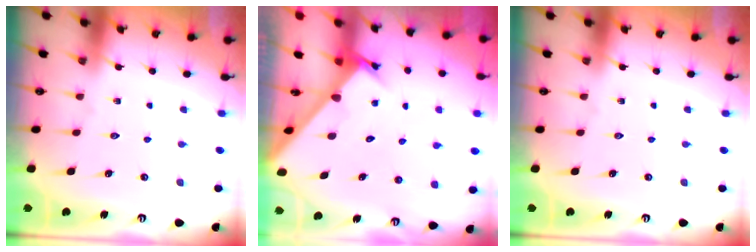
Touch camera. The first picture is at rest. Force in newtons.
{"total": 2.4, "press": 2.4, "slide": 0.1}
{"total": 0.0}